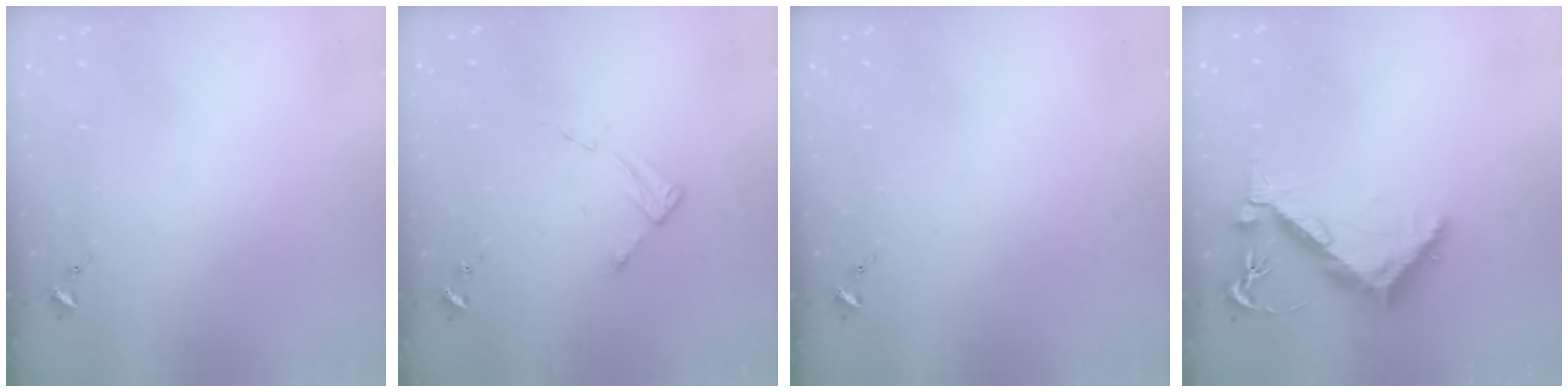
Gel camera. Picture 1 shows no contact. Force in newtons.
{"total": 3.0, "press": 3.0, "slide": 0.5}
{"total": 0.0}
{"total": 11.0, "press": 10.9, "slide": 1.1}